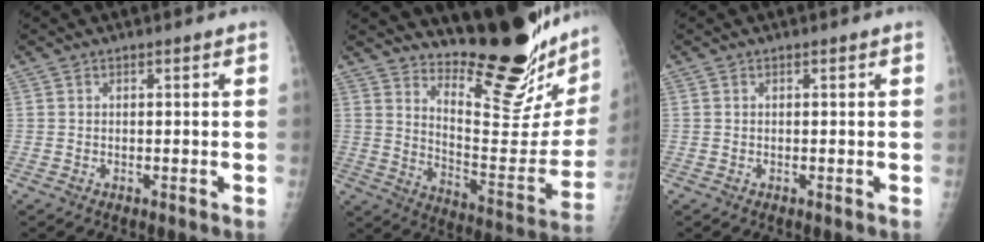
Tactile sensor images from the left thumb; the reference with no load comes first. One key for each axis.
{"total": 24.9, "fx": 20.0, "fy": 5.0, "fz": 13.8, "tx": -0.169, "ty": -0.172, "tz": 0.284}
{"total": 0.0}